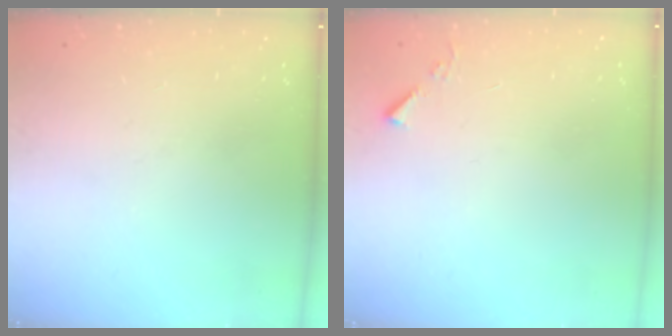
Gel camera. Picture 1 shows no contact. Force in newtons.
{"total": 3.2, "press": 3.2, "slide": 0.5}